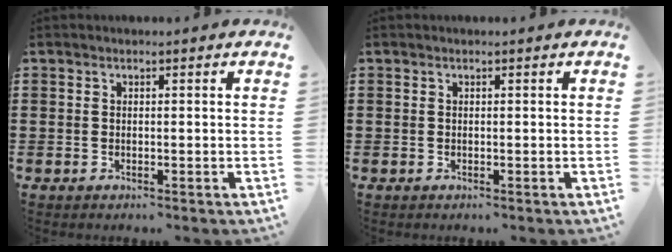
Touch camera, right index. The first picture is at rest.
{"total": 0.0}